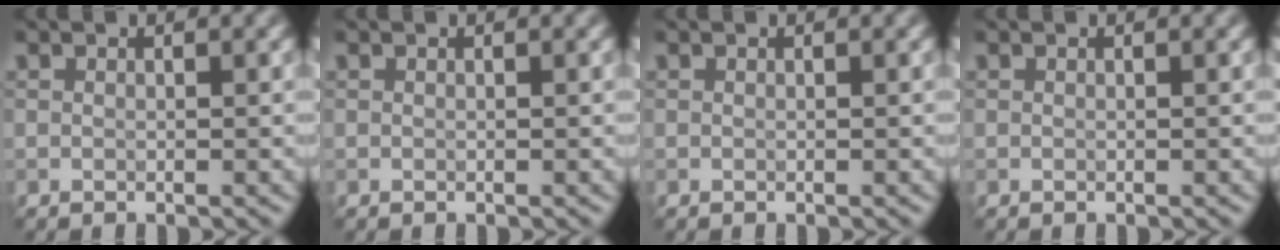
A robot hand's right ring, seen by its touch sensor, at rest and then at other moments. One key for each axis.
{"total": 0.0}
{"total": 0.0}
{"total": 0.0}